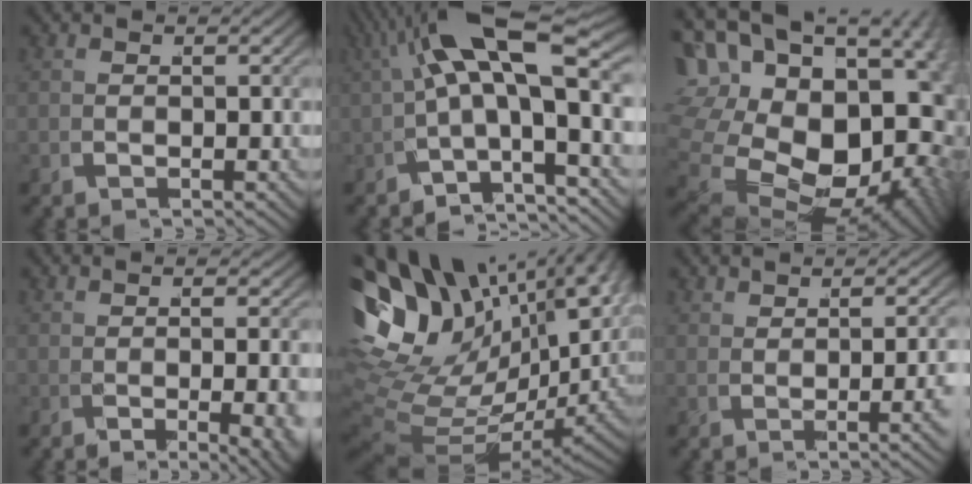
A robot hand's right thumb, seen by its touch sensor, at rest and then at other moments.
{"total": 8.5, "force": [1.0, 3.6, 7.6], "torque": [-0.134, 0.020, 0.002]}
{"total": 23.3, "force": [-1.9, 16.5, 16.3], "torque": [-0.298, -0.053, -0.008]}
{"total": 3.8, "force": [-1.3, 0.9, 3.5], "torque": [-0.063, -0.014, -0.013]}
{"total": 16.1, "force": [1.3, 10.3, 12.3], "torque": [-0.262, -0.030, 0.042]}
{"total": 1.1, "force": [0.5, -0.6, 0.8], "torque": [-0.008, -0.001, 0.012]}